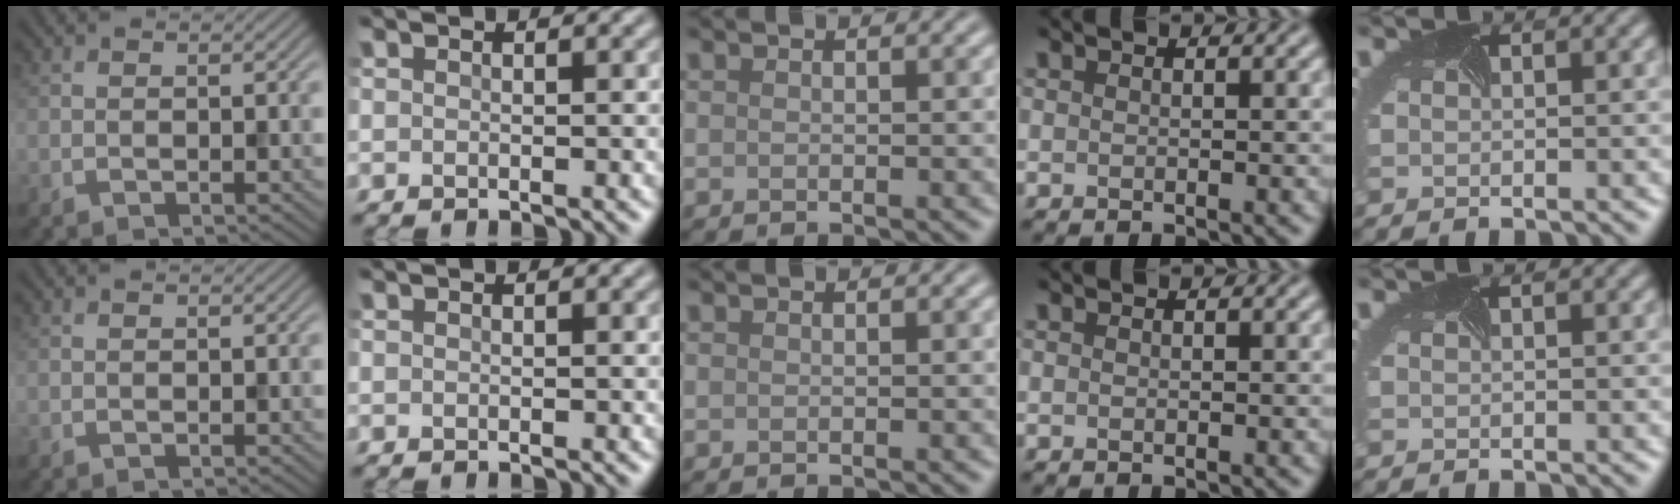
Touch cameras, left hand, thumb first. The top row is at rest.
{}